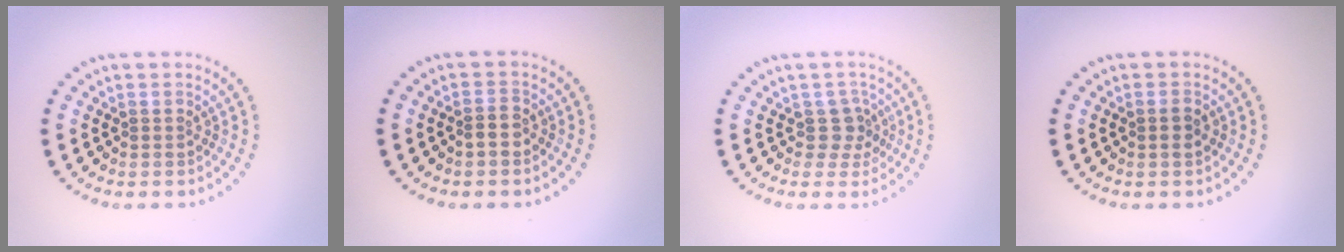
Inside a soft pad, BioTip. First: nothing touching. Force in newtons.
{"total": 1.4, "press": 1.2, "slide": 0.8}
{"total": 2.0, "press": 1.5, "slide": 1.3}
{"total": 1.0, "press": 1.0, "slide": 0.1}